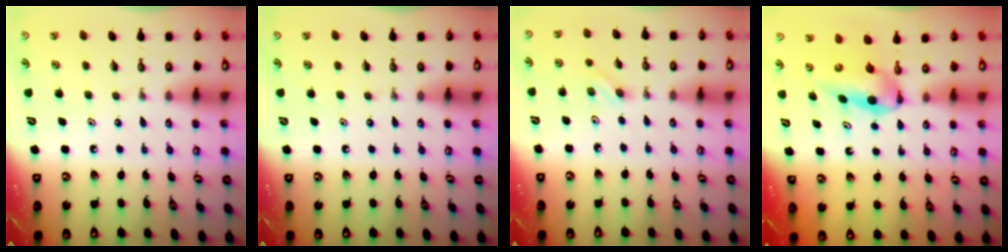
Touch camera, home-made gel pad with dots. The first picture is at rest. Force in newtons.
{"total": 0.0}
{"total": 2.6, "press": 2.1, "slide": 1.5}
{"total": 7.5, "press": 5.4, "slide": 5.2}